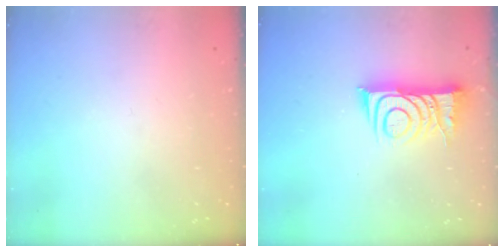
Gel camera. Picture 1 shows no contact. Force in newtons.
{"total": 9.4, "press": 9.4, "slide": 0.6}